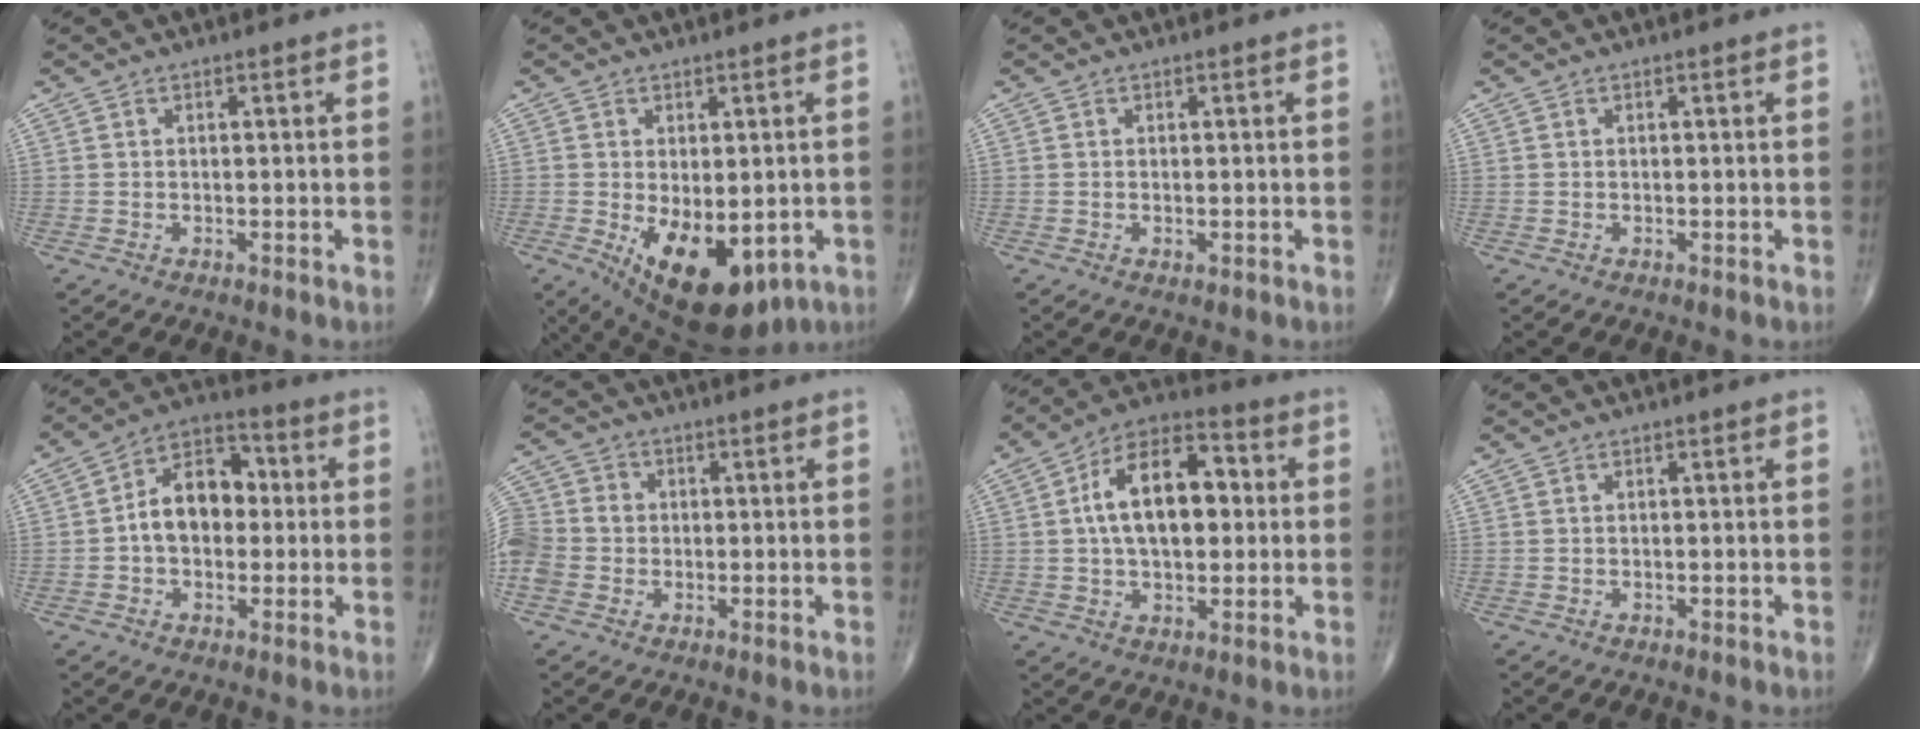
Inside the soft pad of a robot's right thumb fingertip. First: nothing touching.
{"total": 14.8, "force": [-4.4, 7.8, 11.8], "torque": [-0.172, -0.019, -0.041]}
{"total": 0.7, "force": [-0.2, 0.4, 0.6], "torque": [-0.013, -0.002, -0.002]}
{"total": 0.0}
{"total": 11.8, "force": [0.1, 8.2, 8.5], "torque": [-0.112, 0.033, -0.010]}
{"total": 12.0, "force": [-1.1, 10.7, 5.4], "torque": [-0.139, 0.031, -0.021]}
{"total": 16.4, "force": [2.0, 9.3, 13.3], "torque": [-0.201, 0.026, 0.026]}
{"total": 0.0}